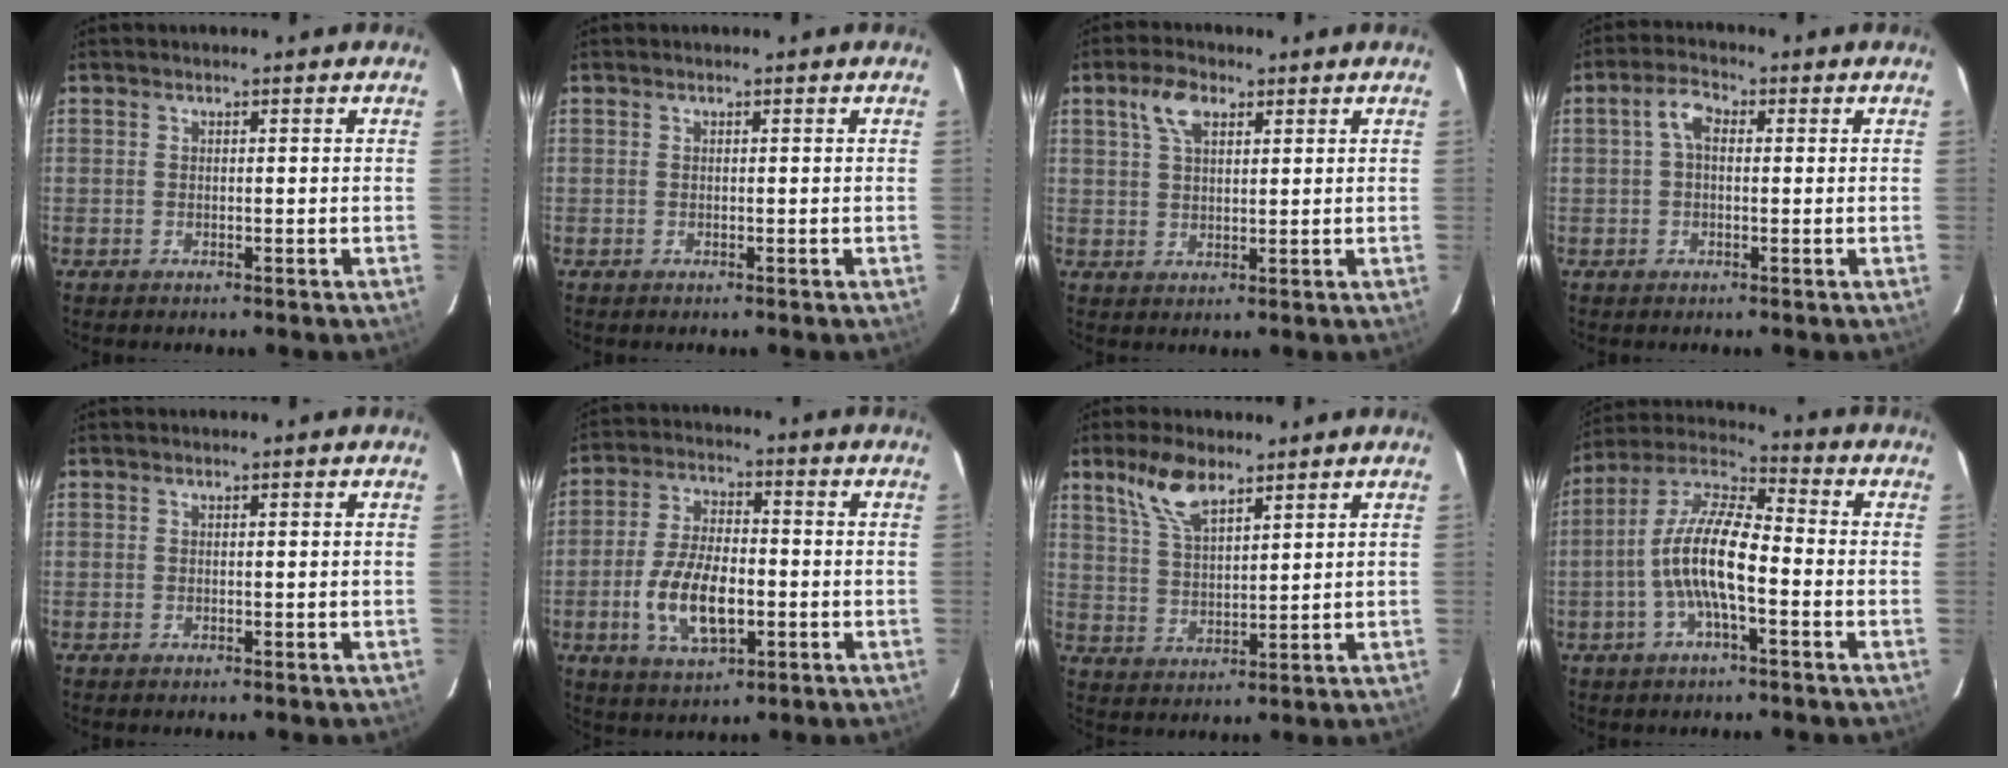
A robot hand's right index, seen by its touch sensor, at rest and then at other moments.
{"total": 0.0}
{"total": 5.4, "force": [2.7, 2.8, 3.7], "torque": [-0.071, 0.015, 0.051]}
{"total": 3.8, "force": [0.5, 2.2, 3.0], "torque": [-0.058, 0.016, 0.010]}
{"total": 0.0}
{"total": 11.9, "force": [-3.1, 5.5, 10.1], "torque": [-0.207, -0.003, -0.051]}
{"total": 8.4, "force": [5.7, 3.2, 5.2], "torque": [-0.102, 0.012, 0.118]}
{"total": 12.0, "force": [-3.0, 3.3, 11.1], "torque": [-0.227, 0.008, -0.062]}